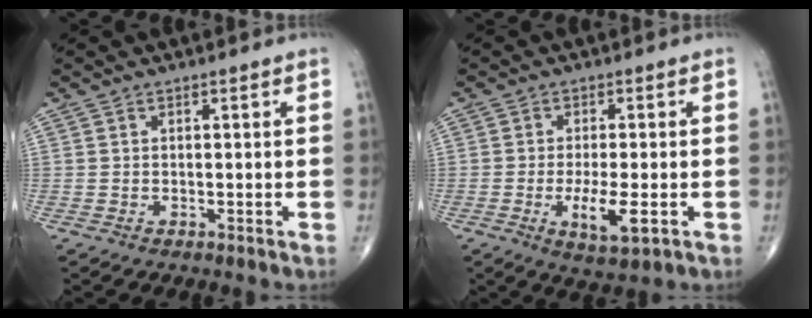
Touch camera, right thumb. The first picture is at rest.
{"total": 6.6, "force": [-1.9, 1.9, 6.1], "torque": [-0.111, -0.014, -0.030]}